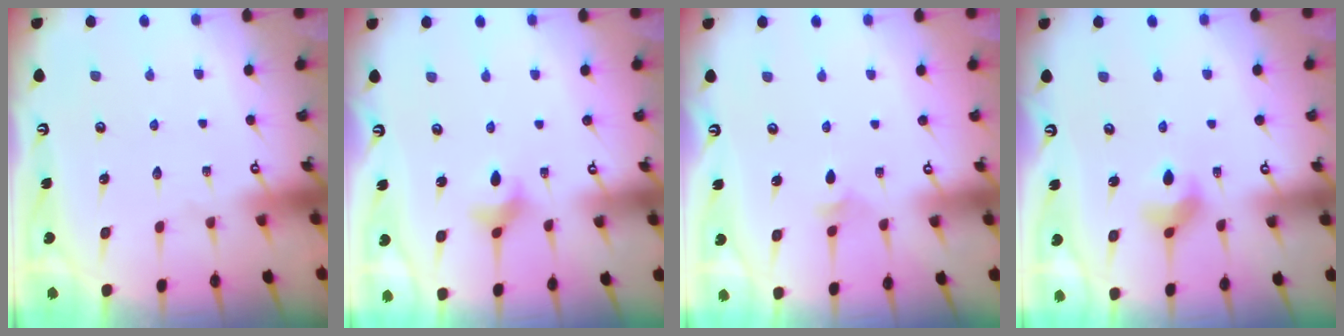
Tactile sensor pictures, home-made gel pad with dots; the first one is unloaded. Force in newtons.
{"total": 3.7, "press": 3.6, "slide": 0.7}
{"total": 3.2, "press": 3.1, "slide": 0.8}
{"total": 5.5, "press": 5.5, "slide": 0.5}